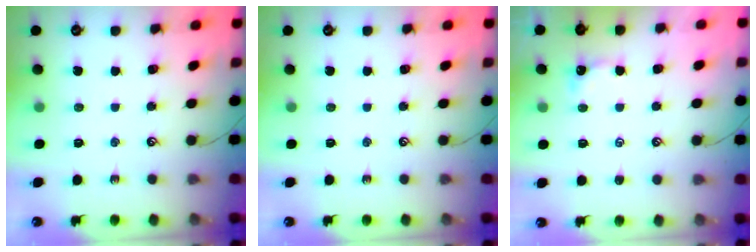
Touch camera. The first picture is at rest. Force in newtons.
{"total": 0.0}
{"total": 0.0}